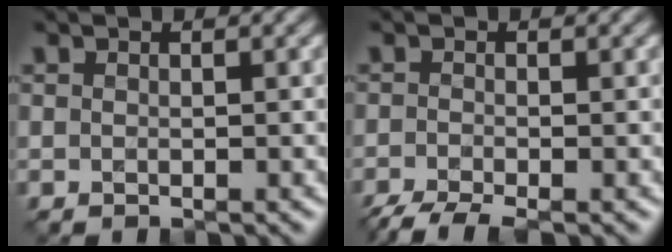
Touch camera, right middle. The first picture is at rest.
{"total": 3.6, "force": [-2.8, 0.7, 2.2], "torque": [-0.040, -0.011, -0.060]}